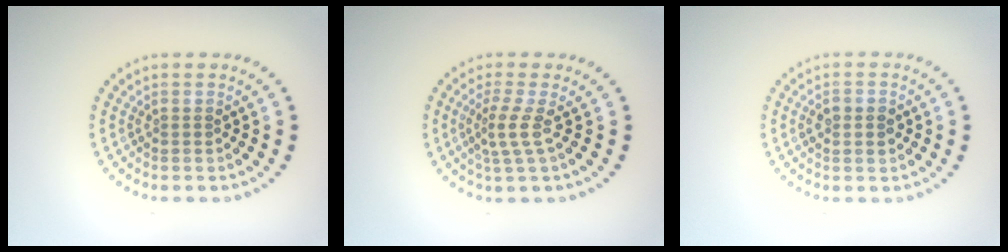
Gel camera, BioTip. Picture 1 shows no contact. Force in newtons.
{"total": 2.3, "press": 1.5, "slide": 1.7}
{"total": 2.4, "press": 2.4, "slide": 0.1}